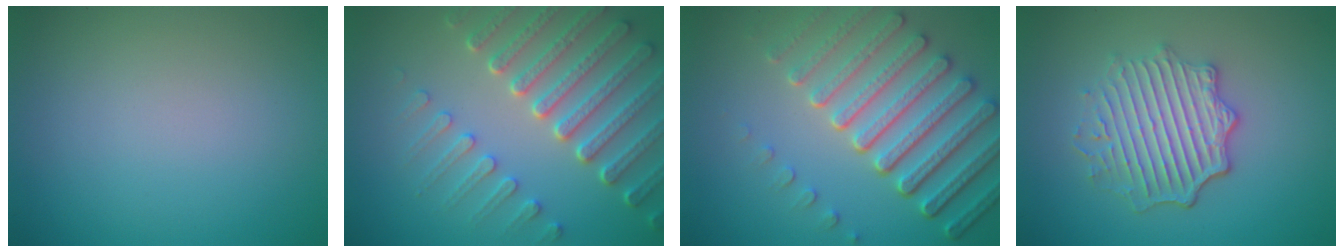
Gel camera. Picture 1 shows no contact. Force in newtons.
{"total": 6.8, "press": 5.4, "slide": 4.1}
{"total": 7.5, "press": 5.6, "slide": 5.0}
{"total": 5.2, "press": 4.3, "slide": 2.9}